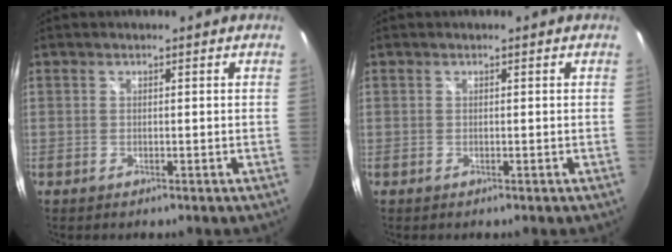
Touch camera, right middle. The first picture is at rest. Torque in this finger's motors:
{"motor_torque": [0.00, 0.00, -0.02, 0.00]}